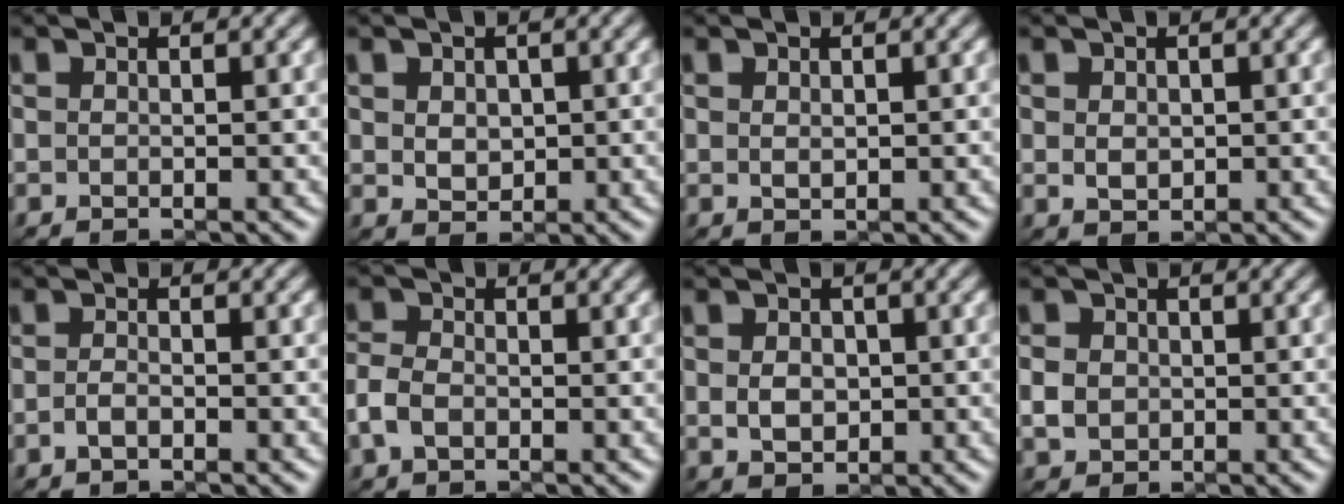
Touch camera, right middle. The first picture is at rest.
{"total": 2.1, "force": [0.4, 1.7, 1.2], "torque": [-0.023, -0.003, 0.011]}
{"total": 0.8, "force": [0.3, 0.5, 0.5], "torque": [-0.009, -0.002, 0.007]}
{"total": 1.6, "force": [0.2, 1.3, 1.0], "torque": [-0.018, -0.003, 0.006]}
{"total": 1.1, "force": [-0.6, 0.5, 0.8], "torque": [-0.018, 0.000, -0.014]}
{"total": 2.6, "force": [-1.0, 1.8, 1.7], "torque": [-0.036, 0.002, -0.027]}
{"total": 2.6, "force": [-0.1, 2.0, 1.6], "torque": [-0.030, -0.003, -0.003]}
{"total": 2.3, "force": [-0.1, 2.0, 1.0], "torque": [-0.021, -0.002, -0.004]}